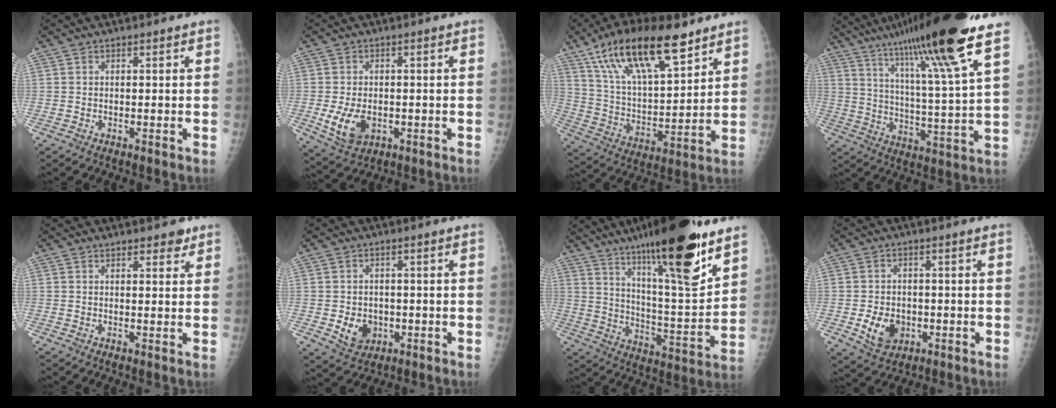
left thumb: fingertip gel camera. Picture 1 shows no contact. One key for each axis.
{"total": 7.5, "fx": -1.6, "fy": 5.0, "fz": 5.4, "tx": -0.092, "ty": 0.000, "tz": -0.016}
{"total": 21.9, "fx": 13.5, "fy": 7.8, "fz": 15.3, "tx": -0.250, "ty": -0.040, "tz": 0.250}
{"total": 23.5, "fx": 15.5, "fy": 0.9, "fz": 17.6, "tx": -0.276, "ty": -0.056, "tz": 0.250}
{"total": 2.6, "fx": 1.9, "fy": 1.2, "fz": 1.3, "tx": 0.000, "ty": -0.010, "tz": 0.023}
{"total": 5.8, "fx": -1.3, "fy": 4.7, "fz": 3.1, "tx": -0.030, "ty": 0.004, "tz": -0.009}
{"total": 24.4, "fx": 15.8, "fy": 4.3, "fz": 18.2, "tx": -0.272, "ty": -0.069, "tz": 0.258}
{"total": 7.0, "fx": -1.8, "fy": 5.3, "fz": 4.2, "tx": -0.055, "ty": 0.003, "tz": -0.021}